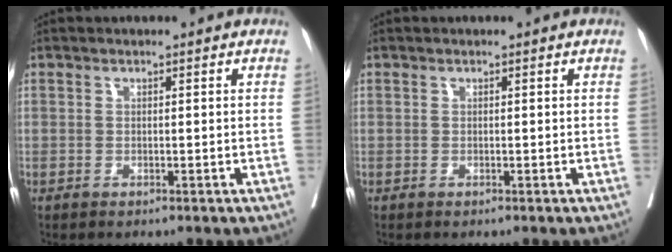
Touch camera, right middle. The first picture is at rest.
{"total": 0.0}